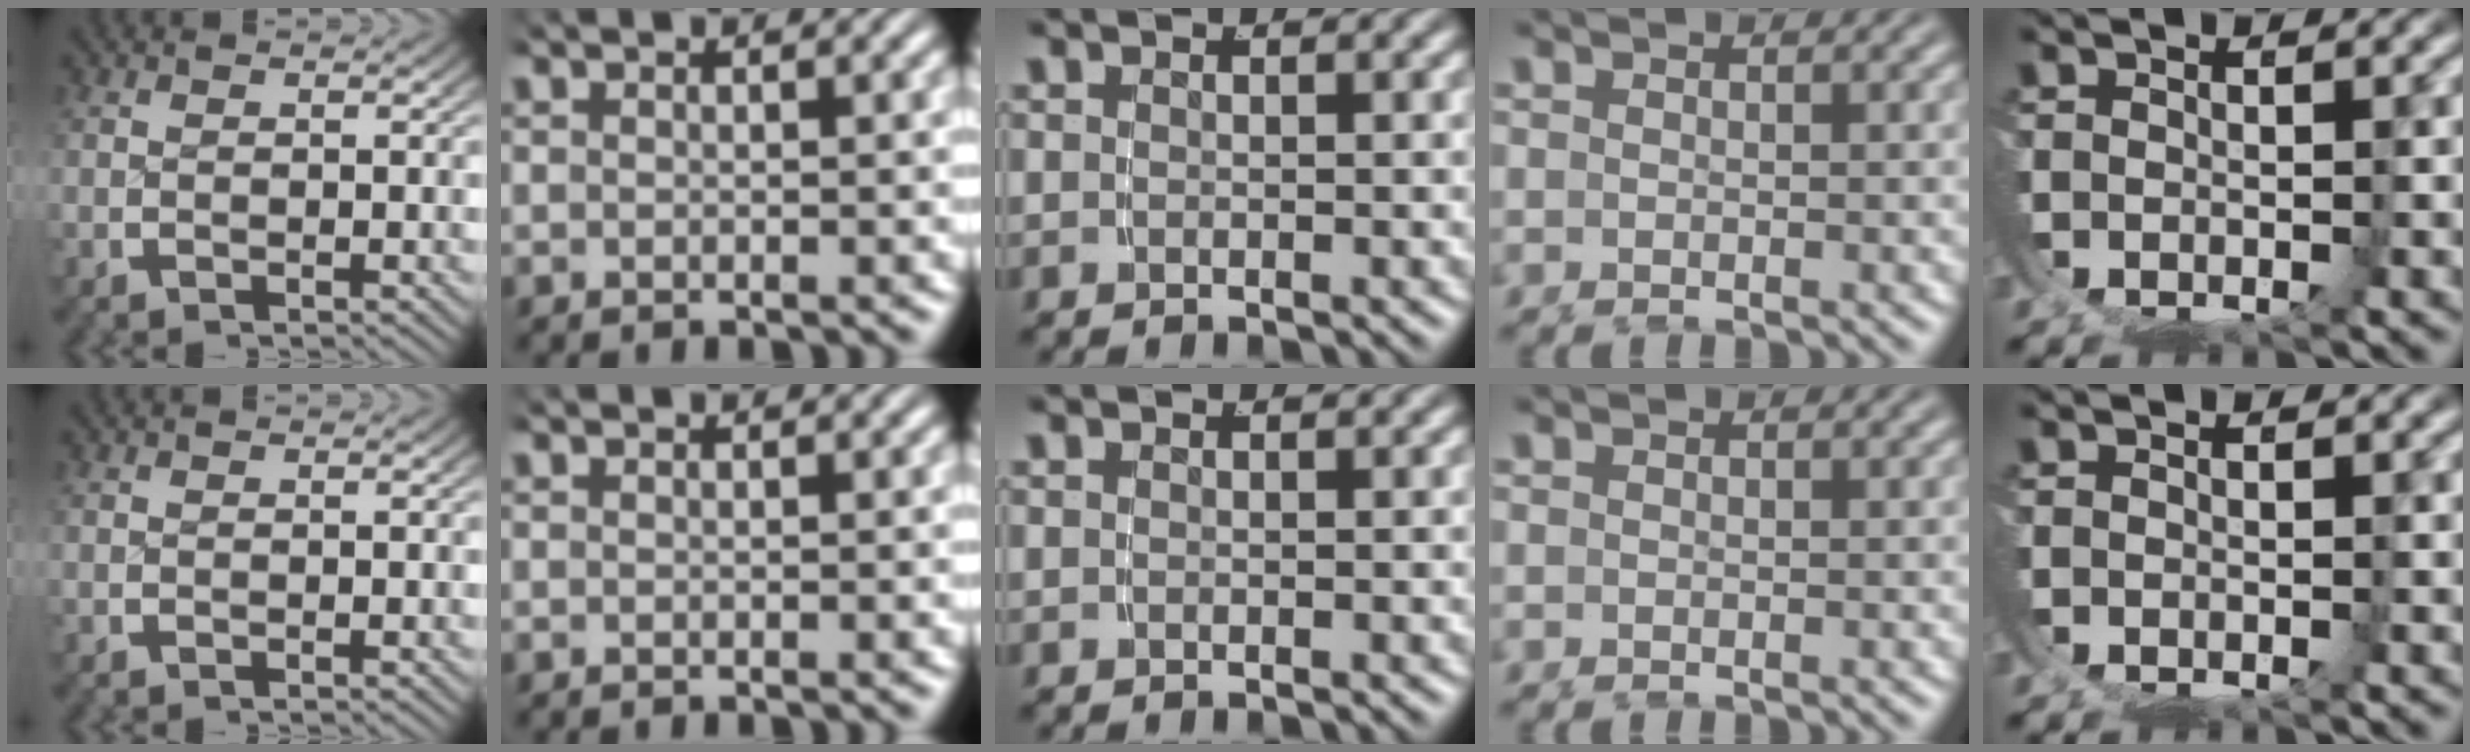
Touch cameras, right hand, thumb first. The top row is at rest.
{}